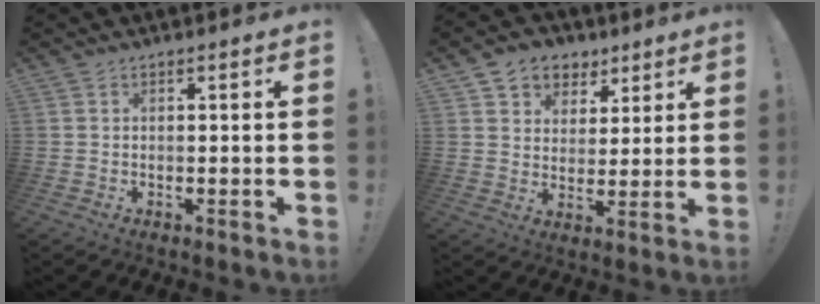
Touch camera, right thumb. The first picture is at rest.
{"total": 7.8, "force": [4.0, 6.6, 1.1], "torque": [-0.011, -0.025, 0.081]}